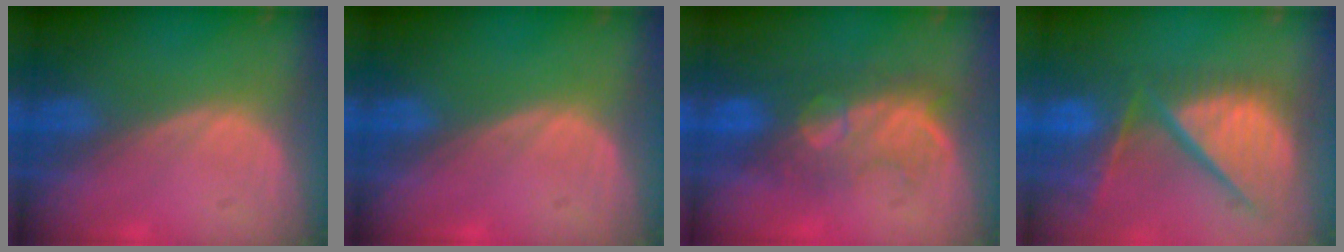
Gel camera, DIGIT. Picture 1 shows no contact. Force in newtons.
{"total": 0.0}
{"total": 8.4, "press": 8.0, "slide": 2.5}
{"total": 13.2, "press": 11.0, "slide": 7.3}